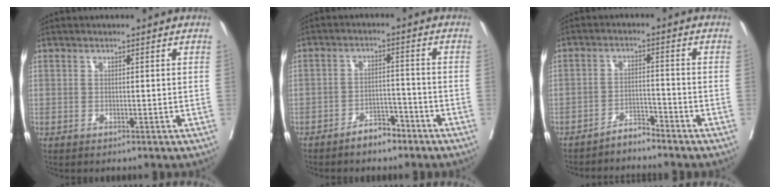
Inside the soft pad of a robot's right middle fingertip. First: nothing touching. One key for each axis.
{"total": 4.2, "fx": -3.4, "fy": 1.7, "fz": 1.9, "tx": -0.028, "ty": 0.007, "tz": -0.056}
{"total": 2.8, "fx": -2.8, "fy": 0.1, "fz": 0.3, "tx": 0.000, "ty": -0.010, "tz": -0.051}